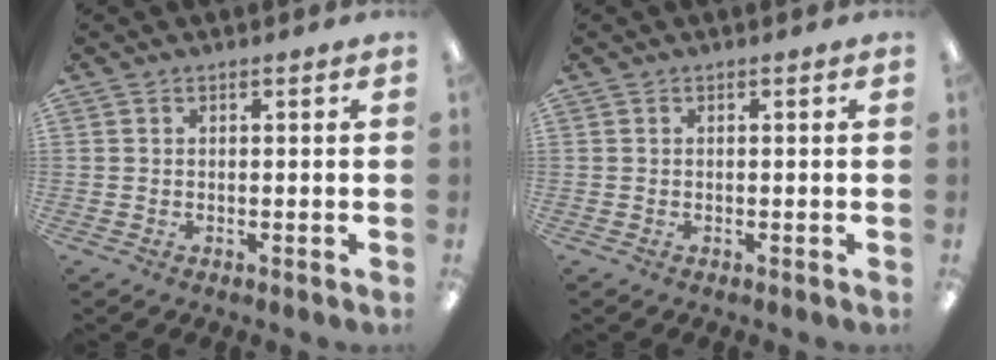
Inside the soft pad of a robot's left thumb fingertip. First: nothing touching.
{"total": 0.0}